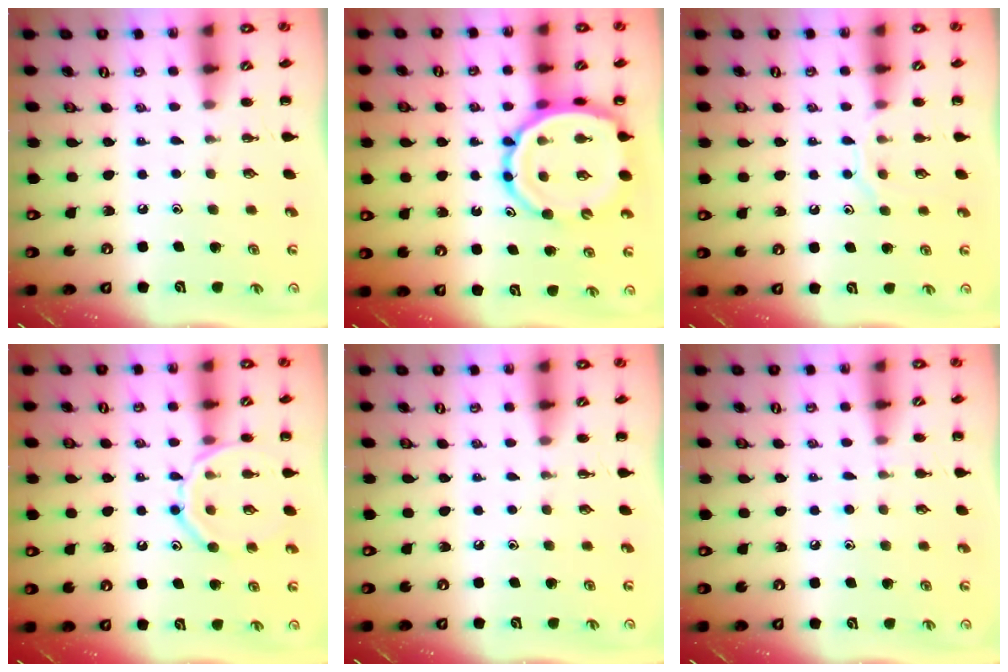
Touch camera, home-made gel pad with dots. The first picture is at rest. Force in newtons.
{"total": 14.6, "press": 14.2, "slide": 3.5}
{"total": 7.6, "press": 7.6, "slide": 0.7}
{"total": 13.5, "press": 13.4, "slide": 1.4}
{"total": 0.0}
{"total": 5.9, "press": 5.6, "slide": 1.9}